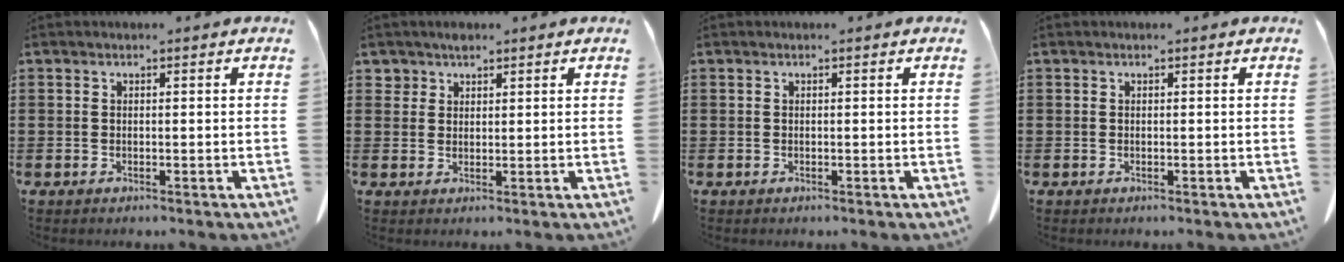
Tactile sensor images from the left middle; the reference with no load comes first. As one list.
[{"total": 2.3, "force": [1.8, 1.3, 0.6], "torque": [-0.017, 0.004, 0.036]}, {"total": 0.0}, {"total": 0.0}]